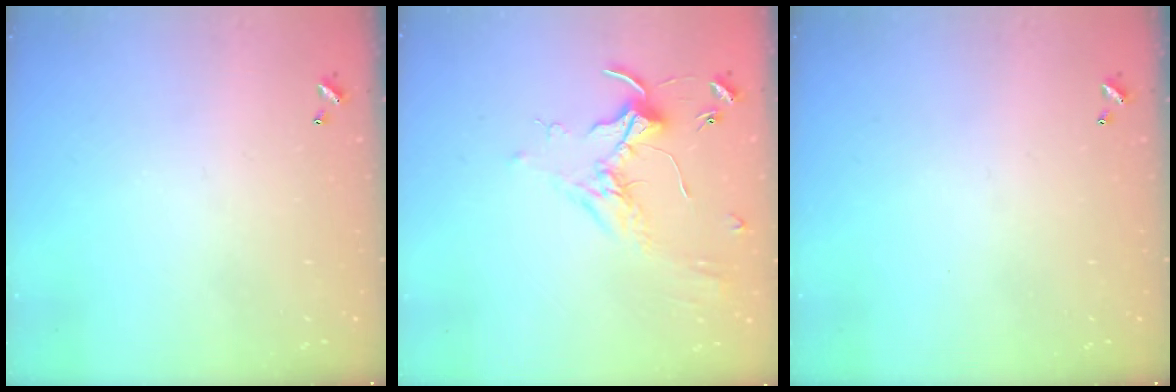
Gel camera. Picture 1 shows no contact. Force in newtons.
{"total": 1.8, "press": 1.8, "slide": 0.4}
{"total": 0.0}